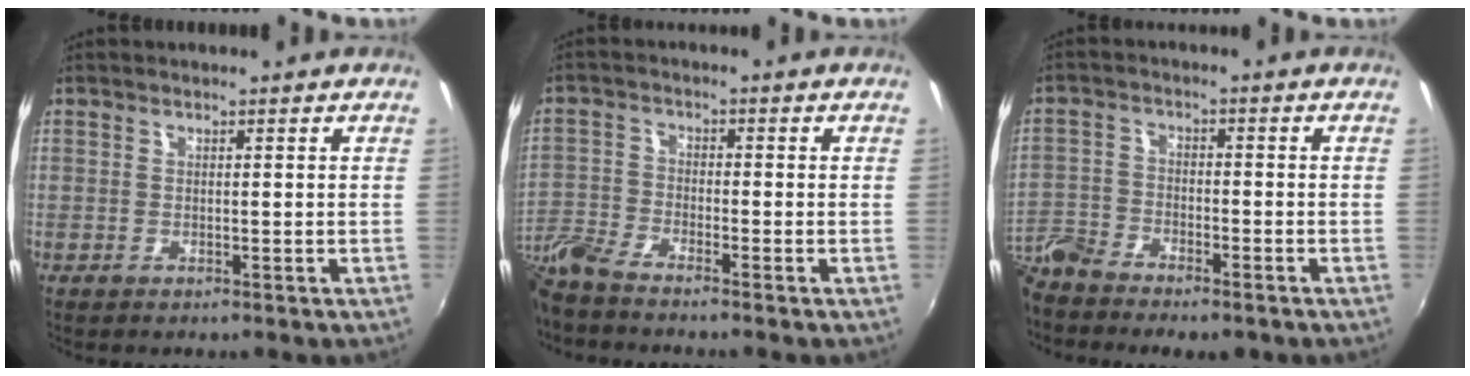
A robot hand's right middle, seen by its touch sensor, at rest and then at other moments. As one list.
[{"total": 7.3, "force": [-6.6, 0.5, 3.0], "torque": [-0.081, -0.011, -0.143]}, {"total": 9.4, "force": [-8.0, 3.1, 3.8], "torque": [-0.101, -0.018, -0.162]}]